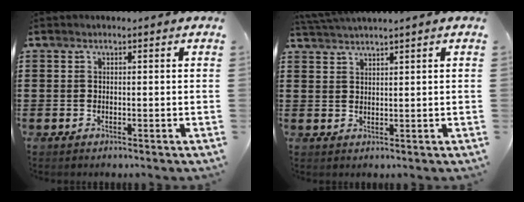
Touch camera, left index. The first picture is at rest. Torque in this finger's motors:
{"motor_torque": [1.04, -1.10, 0.15, 0.10]}